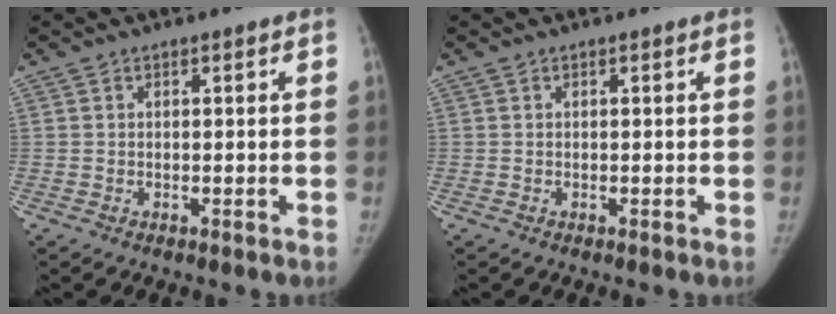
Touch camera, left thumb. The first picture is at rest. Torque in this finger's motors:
{"motor_torque": [0.03, 0.00, 0.05, 0.00, 0.02]}